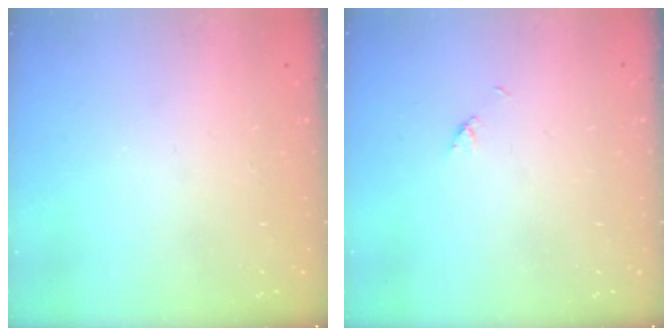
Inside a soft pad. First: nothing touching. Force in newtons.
{"total": 2.1, "press": 2.1, "slide": 0.3}